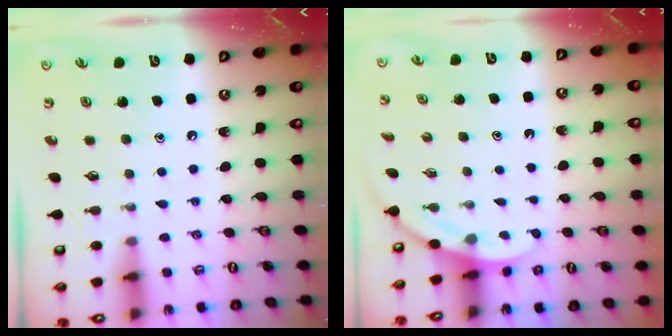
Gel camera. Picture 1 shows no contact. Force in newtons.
{"total": 2.8, "press": 2.8, "slide": 0.1}